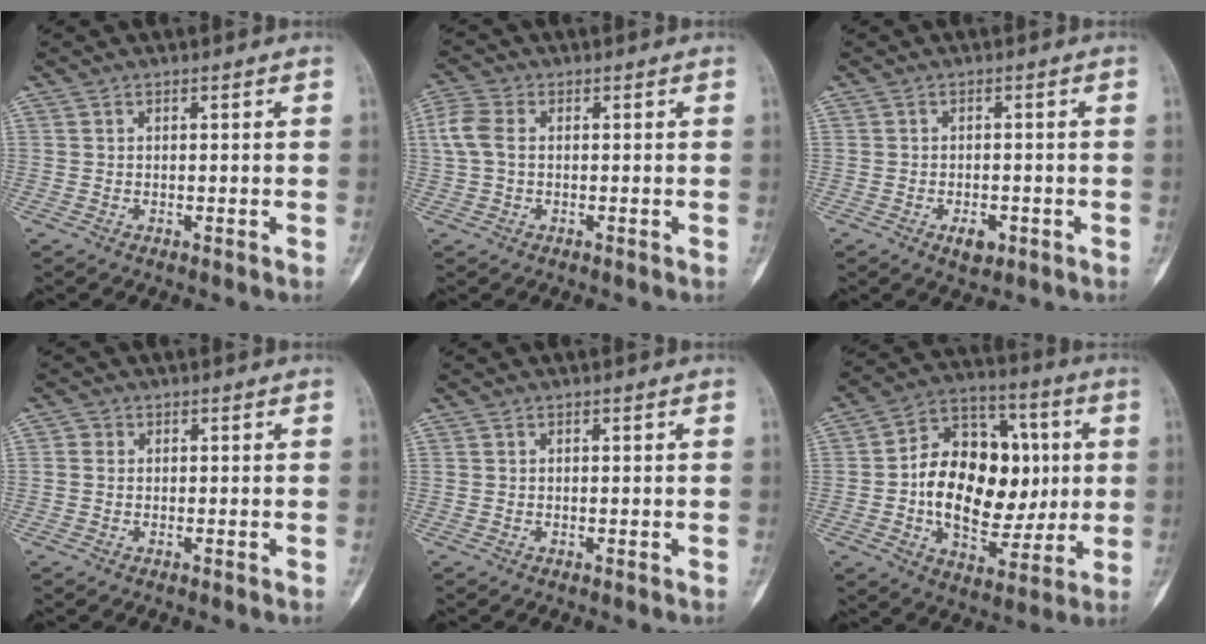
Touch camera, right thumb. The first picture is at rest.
{"total": 5.1, "force": [0.4, 3.5, 3.7], "torque": [-0.098, 0.014, 0.003]}
{"total": 3.1, "force": [-1.4, 1.7, 2.1], "torque": [-0.025, 0.004, -0.018]}
{"total": 1.2, "force": [0.1, 1.1, 0.4], "torque": [0.001, 0.002, -0.001]}
{"total": 0.0}
{"total": 21.9, "force": [0.3, 14.4, 16.4], "torque": [-0.225, 0.020, 0.011]}